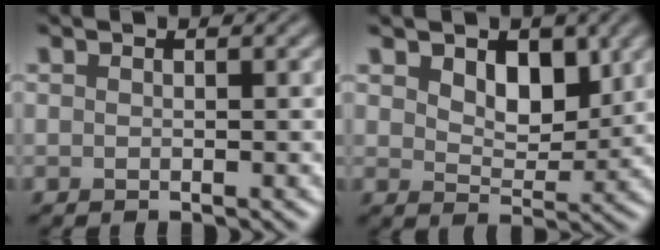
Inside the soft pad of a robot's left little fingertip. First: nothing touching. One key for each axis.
{"total": 3.8, "fx": 1.7, "fy": 2.3, "fz": 2.5, "tx": -0.047, "ty": -0.013, "tz": 0.019}